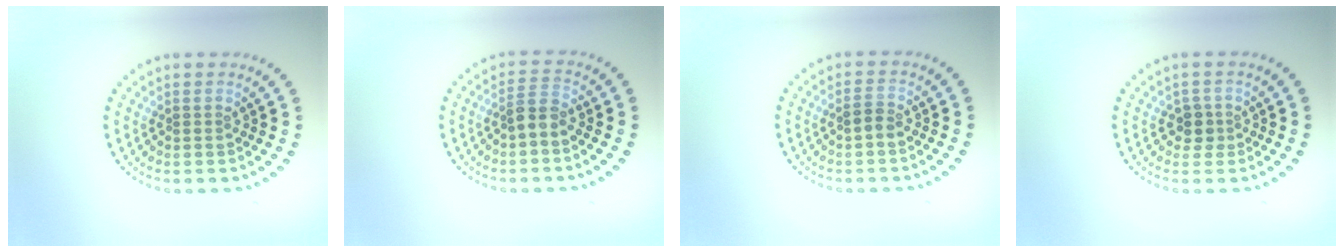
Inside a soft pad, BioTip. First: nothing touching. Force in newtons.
{"total": 2.0, "press": 1.5, "slide": 1.3}
{"total": 1.2, "press": 1.1, "slide": 0.5}
{"total": 1.6, "press": 1.3, "slide": 0.9}